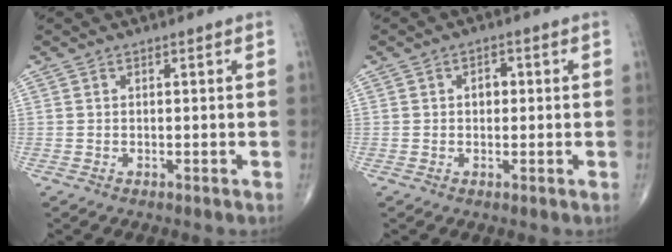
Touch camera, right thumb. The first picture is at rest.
{"total": 2.3, "force": [0.2, 1.7, 1.6], "torque": [-0.012, 0.006, 0.000]}